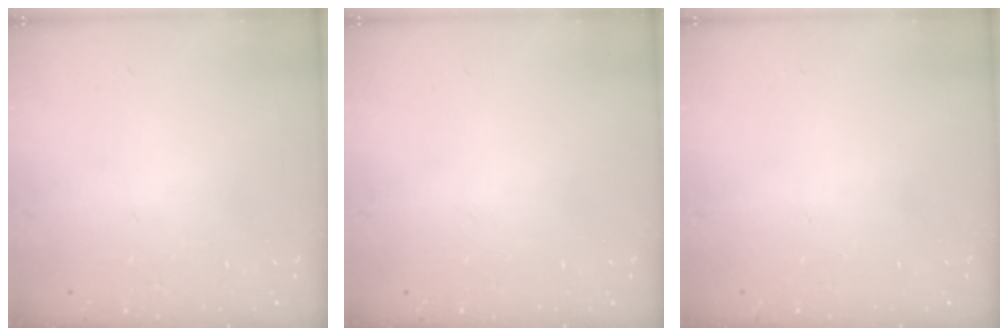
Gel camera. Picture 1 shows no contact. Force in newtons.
{"total": 0.0}
{"total": 0.0}